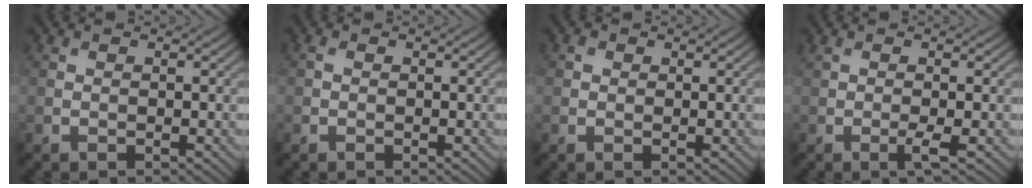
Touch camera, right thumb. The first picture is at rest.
{"total": 0.8, "force": [0.1, 0.5, 0.6], "torque": [-0.014, 0.003, -0.001]}
{"total": 0.6, "force": [0.3, 0.6, 0.1], "torque": [-0.001, 0.001, 0.002]}
{"total": 2.0, "force": [-0.1, 0.2, 1.9], "torque": [-0.046, 0.004, -0.006]}